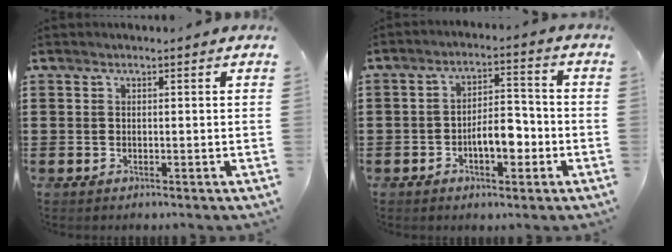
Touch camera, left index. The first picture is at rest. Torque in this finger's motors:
{"motor_torque": [0.92, 0.33, 0.40, 0.10]}